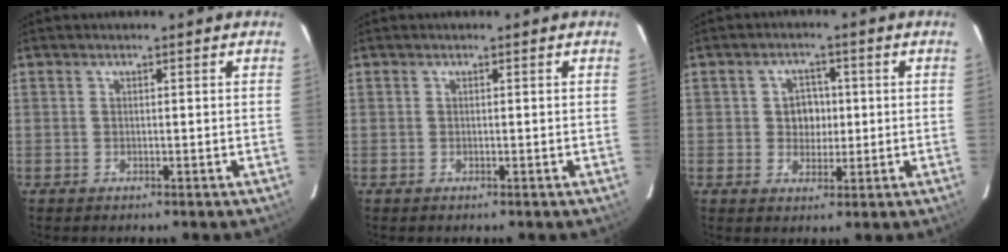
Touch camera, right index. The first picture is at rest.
{"total": 0.0}
{"total": 4.4, "force": [0.2, 3.9, 2.0], "torque": [-0.032, 0.012, 0.005]}